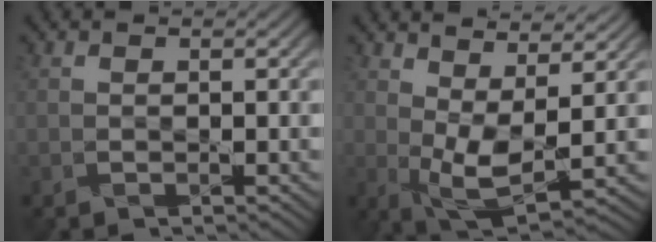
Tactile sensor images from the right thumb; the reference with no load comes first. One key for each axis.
{"total": 6.5, "fx": 2.7, "fy": 2.7, "fz": 5.3, "tx": -0.111, "ty": 0.000, "tz": 0.051}